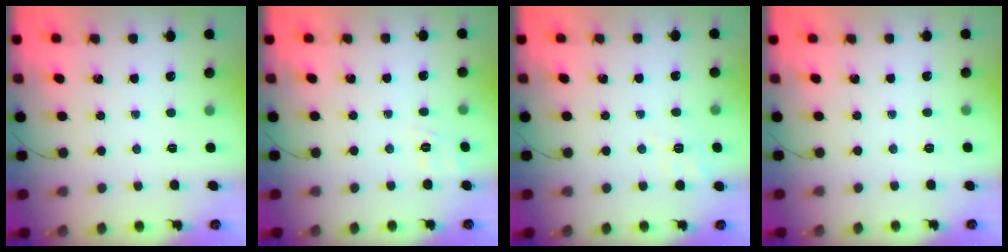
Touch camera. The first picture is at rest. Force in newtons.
{"total": 3.6, "press": 3.0, "slide": 2.0}
{"total": 2.2, "press": 0.2, "slide": 2.2}
{"total": 6.5, "press": 6.3, "slide": 1.7}